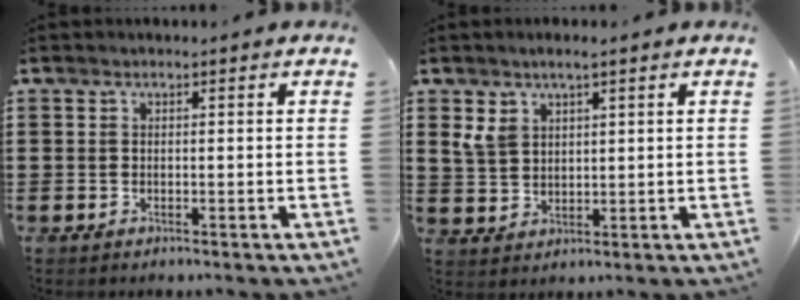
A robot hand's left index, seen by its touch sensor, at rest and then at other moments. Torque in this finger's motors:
{"motor_torque": [1.10, -0.48, 0.13, 0.09]}